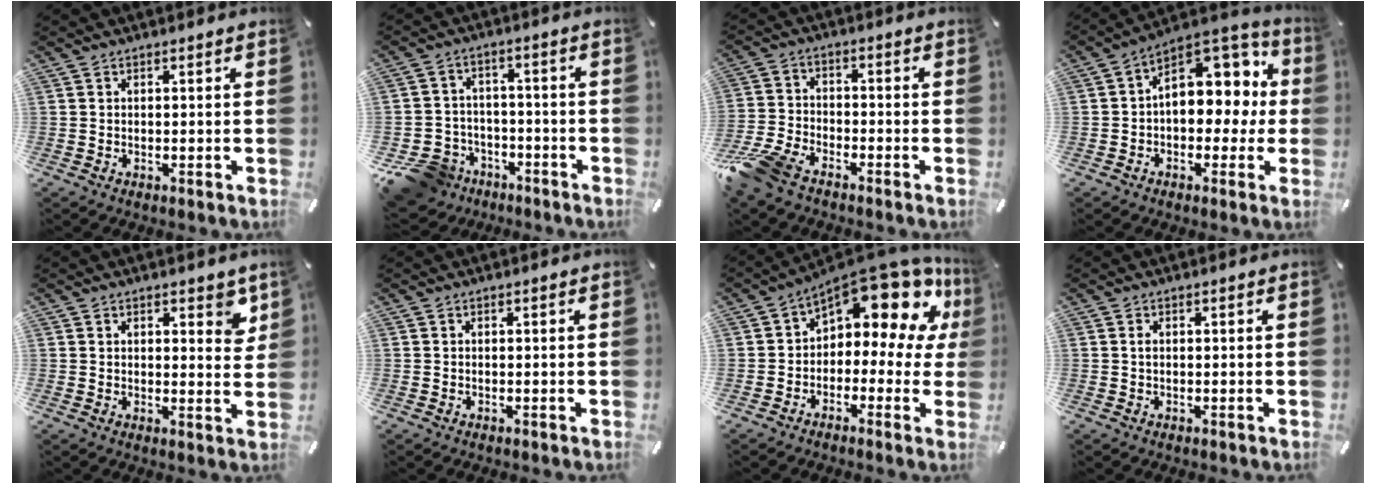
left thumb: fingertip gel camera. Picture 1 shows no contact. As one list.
[{"total": 10.2, "force": [-6.5, 7.5, 2.2], "torque": [-0.052, 0.049, -0.115]}, {"total": 9.8, "force": [-7.7, 4.2, 4.4], "torque": [-0.105, 0.027, -0.152]}, {"total": 12.6, "force": [2.9, 9.2, 8.1], "torque": [-0.093, -0.023, 0.054]}, {"total": 4.4, "force": [2.8, 2.3, 2.5], "torque": [-0.014, -0.014, 0.043]}, {"total": 0.0}, {"total": 14.9, "force": [9.4, 7.1, 9.1], "torque": [-0.133, -0.077, 0.158]}, {"total": 0.7, "force": [0.1, 0.3, 0.6], "torque": [-0.013, 0.001, 0.001]}]